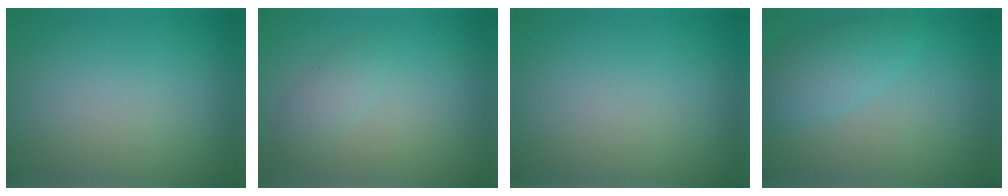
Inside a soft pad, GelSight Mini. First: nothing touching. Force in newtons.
{"total": 1.5, "press": 1.5, "slide": 0.1}
{"total": 0.0}
{"total": 3.4, "press": 3.4, "slide": 0.2}